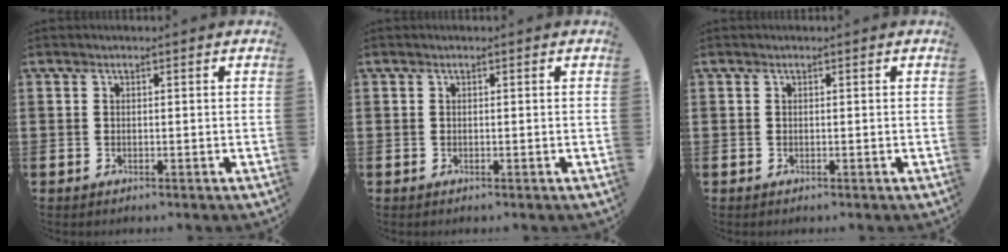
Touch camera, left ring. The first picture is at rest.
{"total": 0.0}
{"total": 0.0}